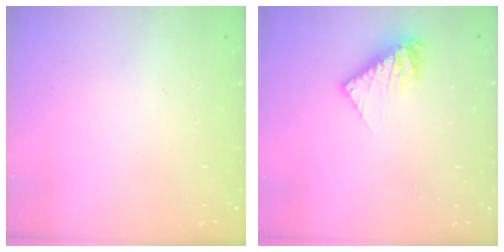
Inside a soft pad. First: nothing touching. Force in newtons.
{"total": 10.0, "press": 10.0, "slide": 0.9}